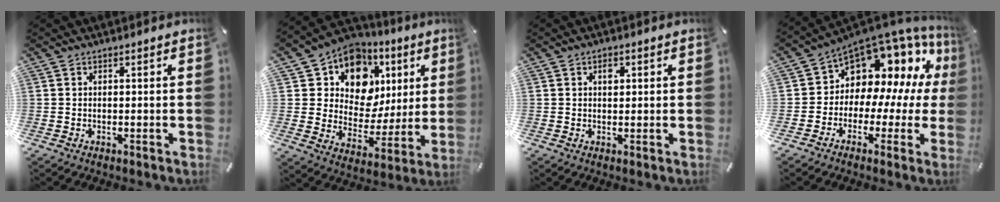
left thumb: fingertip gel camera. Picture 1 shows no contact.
{"total": 13.3, "force": [6.5, 10.2, 5.4], "torque": [-0.090, -0.052, 0.119]}
{"total": 1.9, "force": [0.6, 1.3, 1.3], "torque": [-0.012, -0.001, 0.007]}
{"total": 10.7, "force": [6.0, 7.7, 4.3], "torque": [-0.072, -0.073, 0.105]}